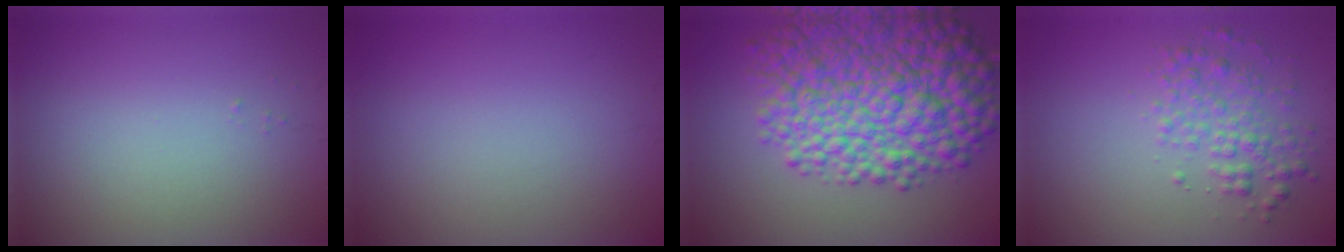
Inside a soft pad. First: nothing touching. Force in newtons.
{"total": 0.0}
{"total": 11.1, "press": 11.1, "slide": 0.3}
{"total": 2.9, "press": 2.9, "slide": 0.0}